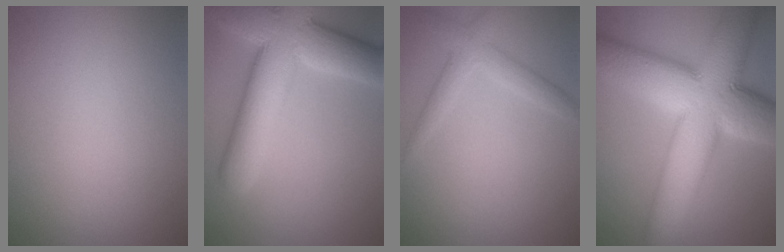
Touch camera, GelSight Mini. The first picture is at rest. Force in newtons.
{"total": 10.6, "press": 10.6, "slide": 0.7}
{"total": 2.4, "press": 2.4, "slide": 0.2}
{"total": 14.4, "press": 14.4, "slide": 0.9}